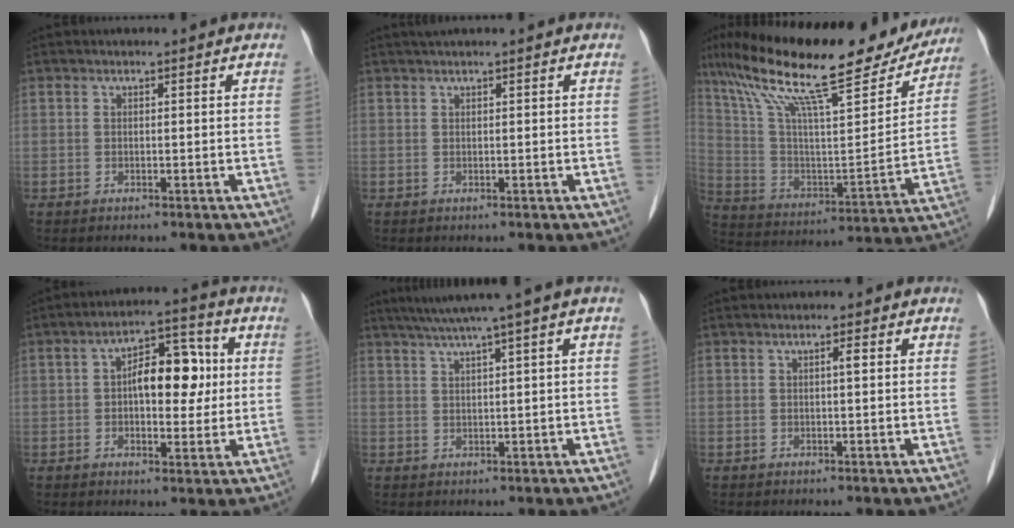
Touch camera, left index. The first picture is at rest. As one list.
[{"total": 1.1, "force": [0.8, -0.2, 0.7], "torque": [-0.017, 0.015, 0.021]}, {"total": 28.8, "force": [22.0, 5.7, 17.7], "torque": [-0.307, 0.025, 0.341]}, {"total": 9.3, "force": [1.0, 4.5, 8.1], "torque": [-0.125, 0.031, 0.016]}, {"total": 4.9, "force": [3.3, -1.1, 3.5], "torque": [-0.062, 0.016, 0.061]}, {"total": 0.8, "force": [0.2, 0.0, 0.8], "torque": [-0.015, 0.001, 0.004]}]